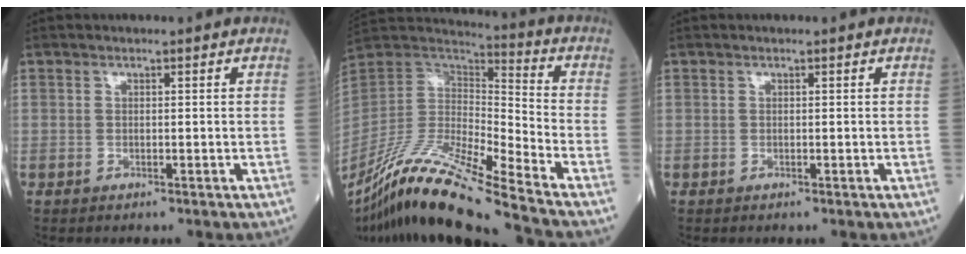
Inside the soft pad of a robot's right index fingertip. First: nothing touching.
{"total": 19.9, "force": [-15.8, -0.5, 12.2], "torque": [-0.257, -0.023, -0.302]}
{"total": 0.0}